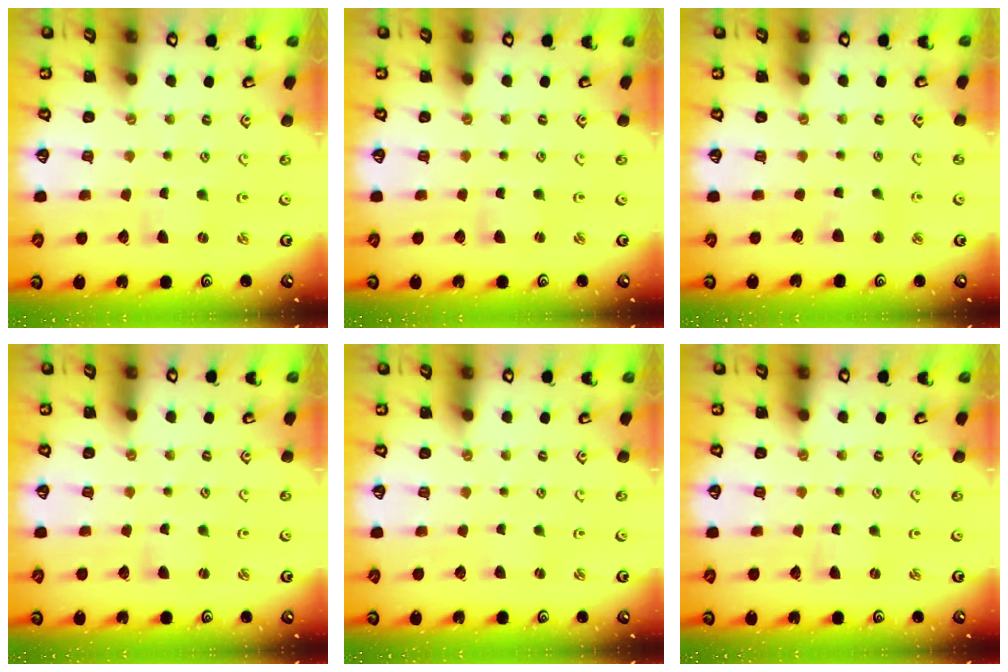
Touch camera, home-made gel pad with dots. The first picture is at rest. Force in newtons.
{"total": 1.1, "press": 1.1, "slide": 0.2}
{"total": 3.6, "press": 3.5, "slide": 0.9}
{"total": 2.4, "press": 2.4, "slide": 0.3}
{"total": 0.9, "press": 0.8, "slide": 0.2}
{"total": 0.0}